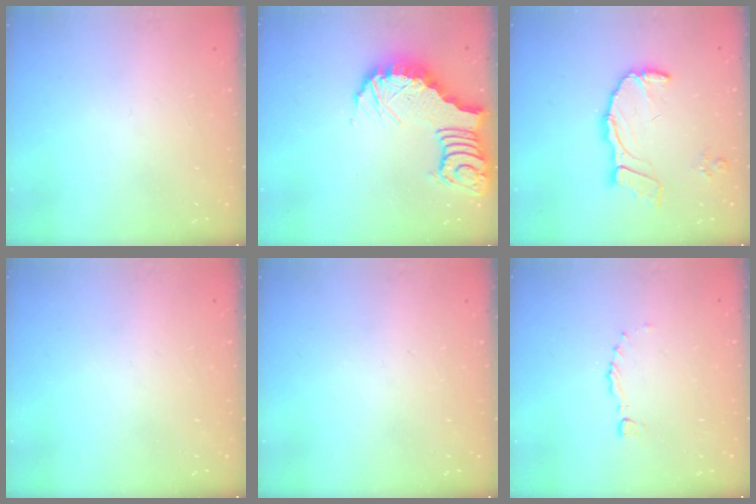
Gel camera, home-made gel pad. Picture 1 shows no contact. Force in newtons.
{"total": 6.1, "press": 6.1, "slide": 0.7}
{"total": 11.9, "press": 11.8, "slide": 0.9}
{"total": 0.0}
{"total": 0.0}
{"total": 0.0}